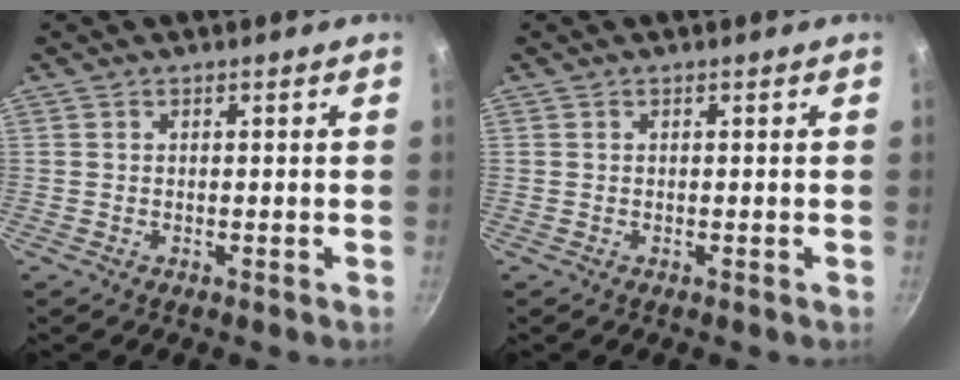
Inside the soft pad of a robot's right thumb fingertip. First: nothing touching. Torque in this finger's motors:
{"motor_torque": [-0.01, -0.01, -0.27, 0.28, 0.00]}